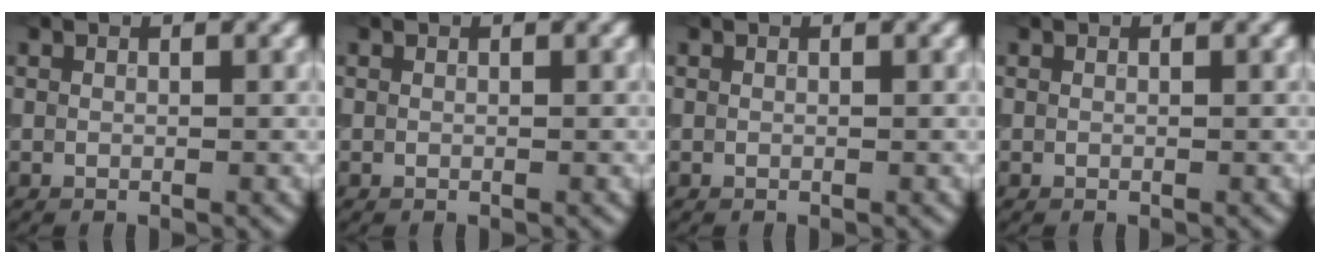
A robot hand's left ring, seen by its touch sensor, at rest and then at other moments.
{"total": 0.0}
{"total": 0.0}
{"total": 0.0}